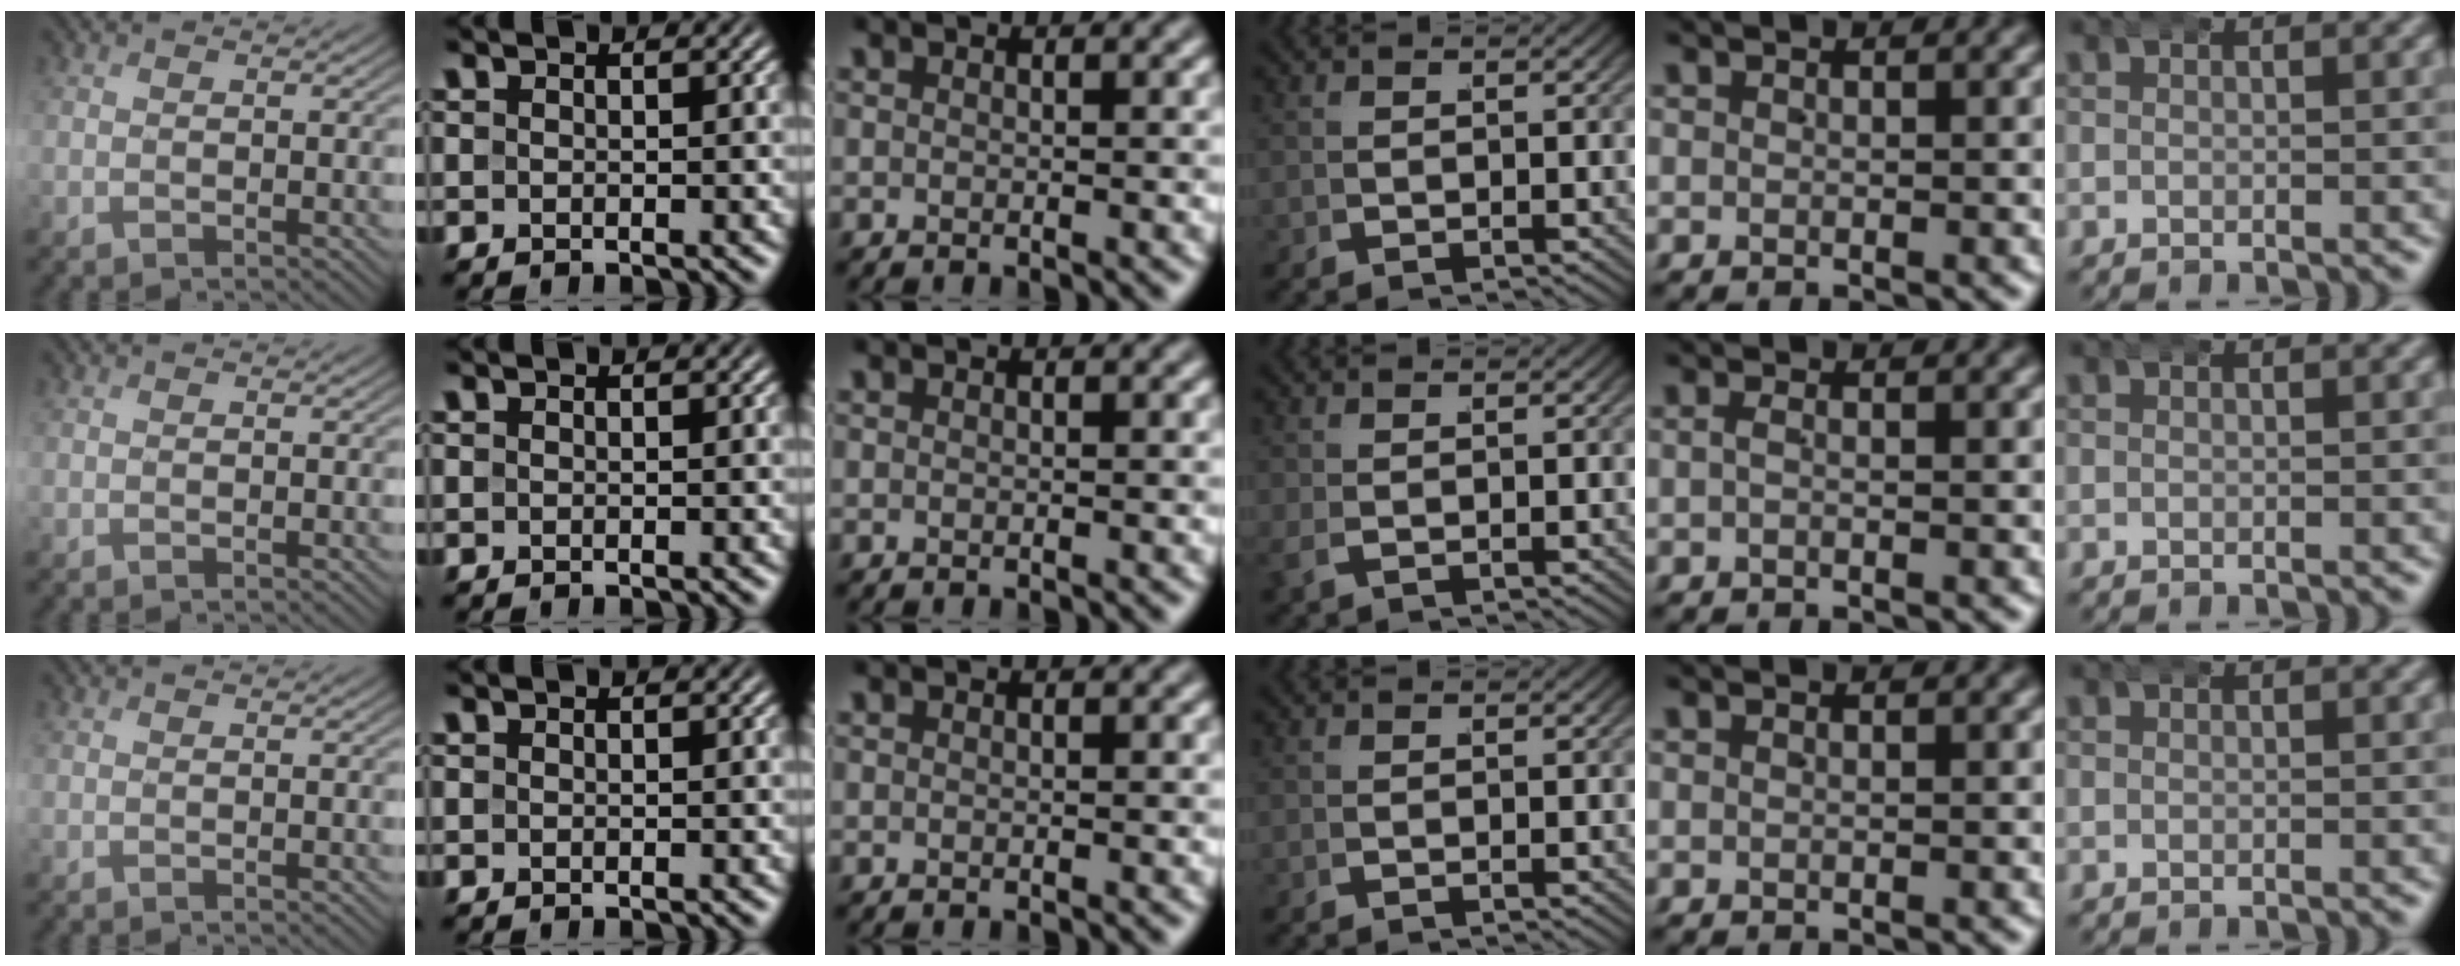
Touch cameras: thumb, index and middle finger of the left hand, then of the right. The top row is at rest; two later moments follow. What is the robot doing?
{"motion": "wrap", "object": "aluminum foil"}